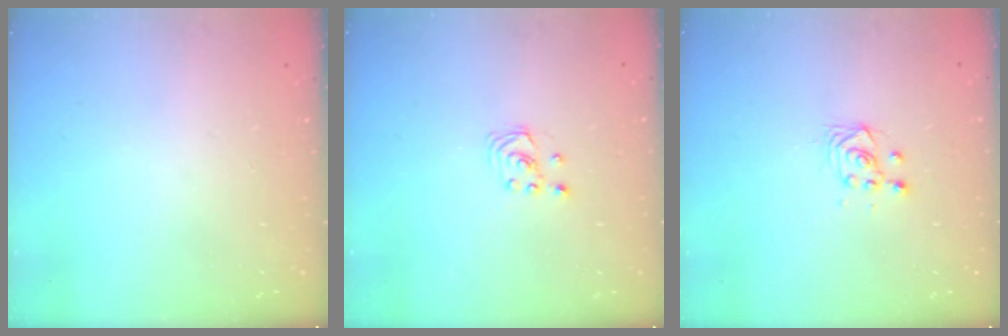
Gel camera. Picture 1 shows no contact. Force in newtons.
{"total": 1.8, "press": 1.8, "slide": 0.2}
{"total": 2.9, "press": 2.9, "slide": 0.6}